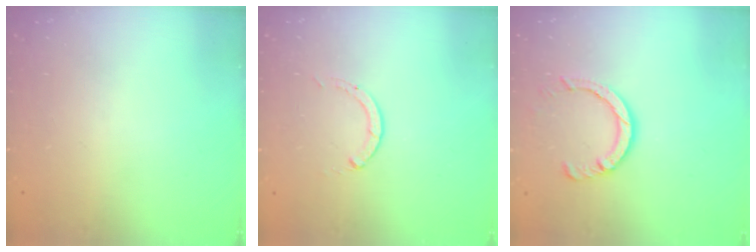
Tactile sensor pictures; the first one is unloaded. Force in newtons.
{"total": 0.0}
{"total": 6.4, "press": 6.4, "slide": 0.7}